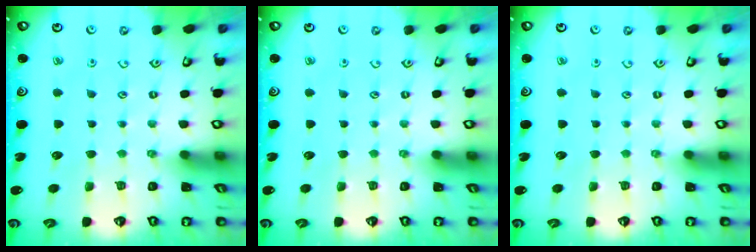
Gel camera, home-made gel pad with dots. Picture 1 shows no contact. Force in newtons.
{"total": 0.0}
{"total": 0.0}